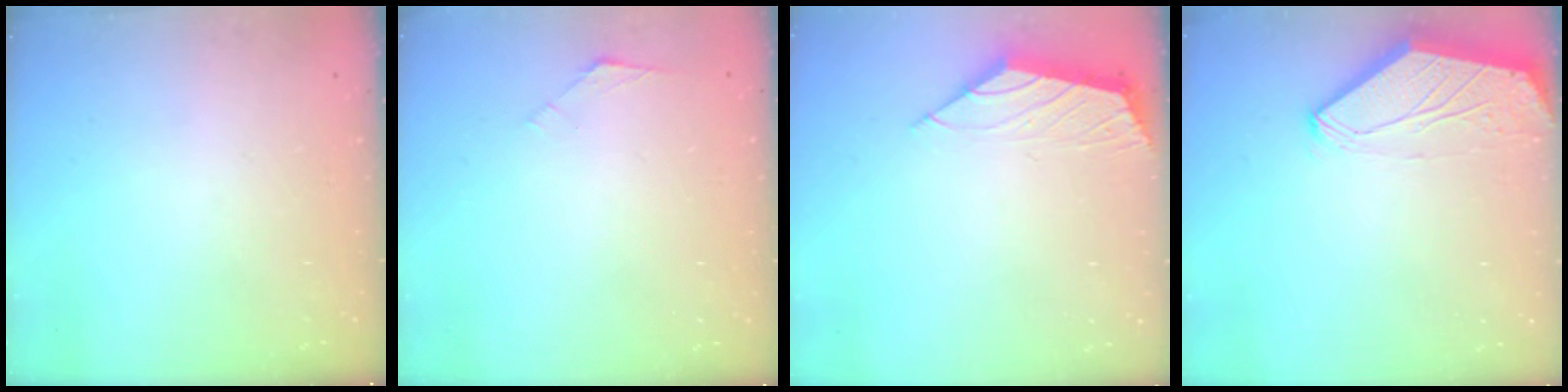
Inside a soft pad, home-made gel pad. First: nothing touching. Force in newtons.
{"total": 2.6, "press": 2.6, "slide": 0.7}
{"total": 2.2, "press": 2.2, "slide": 0.5}
{"total": 0.0}